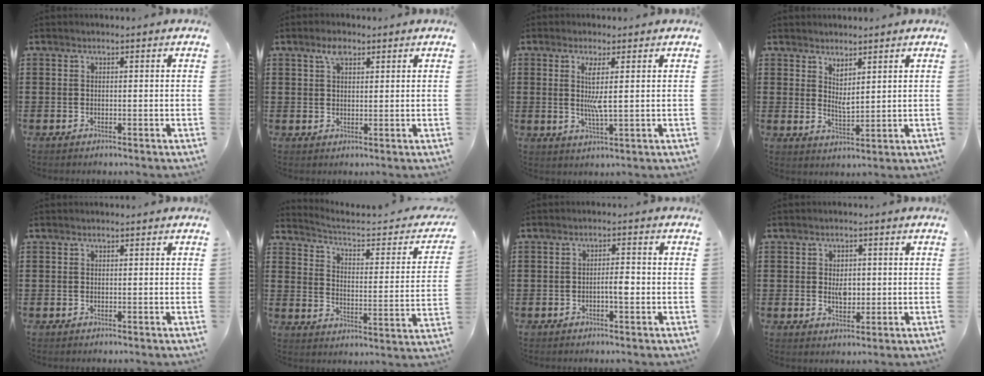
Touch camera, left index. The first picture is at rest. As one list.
[{"total": 2.4, "force": [1.6, 1.2, 1.3], "torque": [-0.022, 0.001, 0.027]}, {"total": 4.6, "force": [1.0, 0.3, 4.5], "torque": [-0.088, -0.004, 0.014]}, {"total": 2.9, "force": [2.3, 0.7, 1.5], "torque": [-0.034, -0.004, 0.043]}, {"total": 0.0}, {"total": 2.9, "force": [2.5, 0.5, 1.5], "torque": [-0.048, -0.025, 0.030]}, {"total": 2.9, "force": [-0.8, 0.7, 2.7], "torque": [-0.049, 0.004, -0.017]}, {"total": 3.5, "force": [0.2, 2.3, 2.6], "torque": [-0.038, 0.001, 0.000]}]